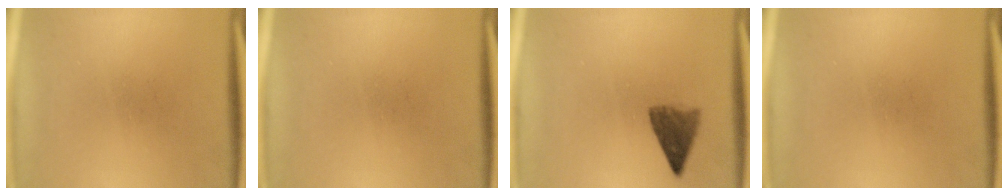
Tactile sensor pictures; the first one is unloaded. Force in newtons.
{"total": 0.0}
{"total": 4.2}
{"total": 0.0}